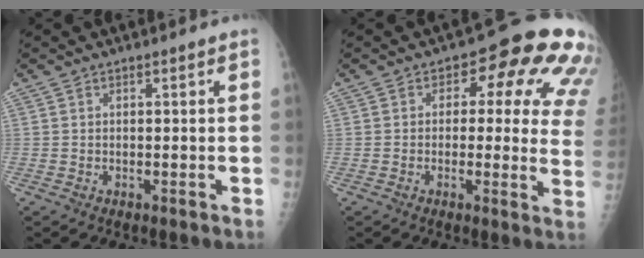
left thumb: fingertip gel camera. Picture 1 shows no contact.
{"total": 14.6, "force": [6.0, 7.9, 10.7], "torque": [-0.066, -0.017, 0.044]}